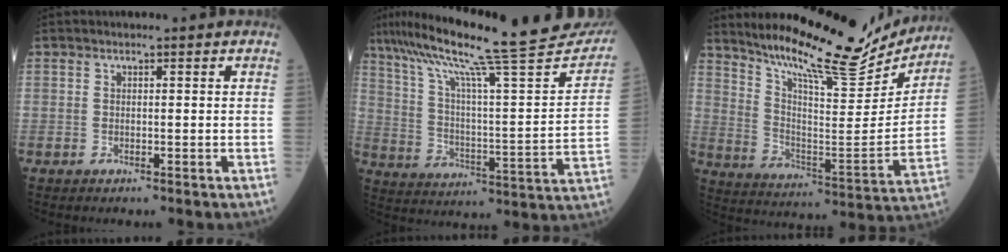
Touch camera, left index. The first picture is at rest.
{"total": 28.2, "force": [24.2, 1.6, 14.4], "torque": [-0.244, -0.040, 0.336]}
{"total": 21.1, "force": [18.8, 3.1, 9.0], "torque": [-0.154, -0.039, 0.281]}